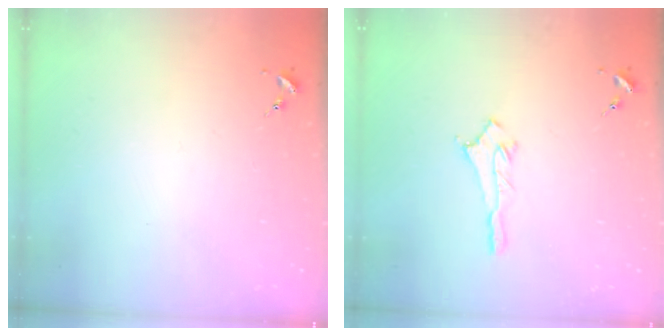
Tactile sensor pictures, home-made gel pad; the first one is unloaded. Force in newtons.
{"total": 3.0, "press": 2.9, "slide": 0.3}